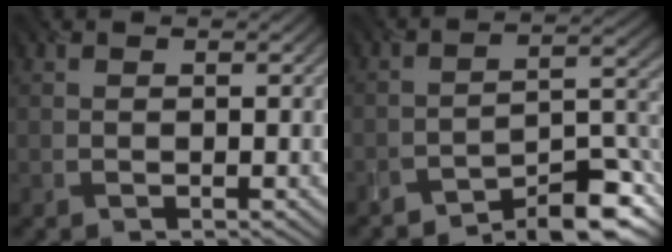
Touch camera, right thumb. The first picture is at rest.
{"total": 8.8, "force": [-7.7, 1.6, 3.9], "torque": [-0.046, 0.014, -0.134]}